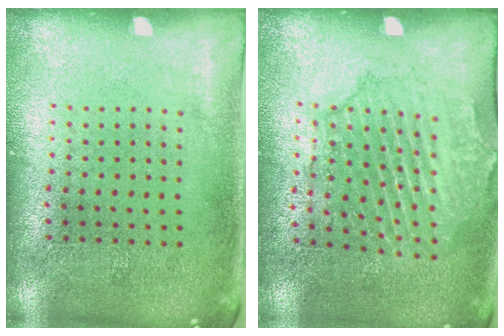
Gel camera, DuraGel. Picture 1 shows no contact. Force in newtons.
{"total": 1.6, "press": 1.6, "slide": 0.3}